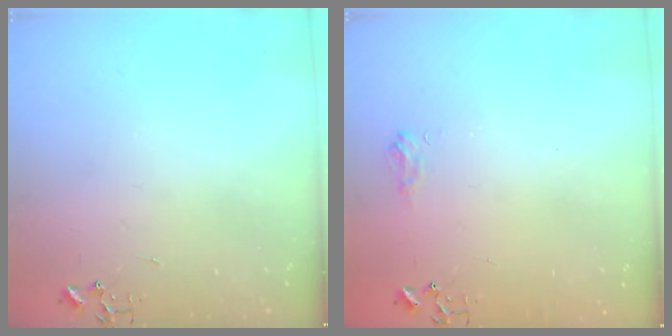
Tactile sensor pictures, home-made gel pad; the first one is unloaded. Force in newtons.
{"total": 6.3, "press": 6.3, "slide": 0.8}